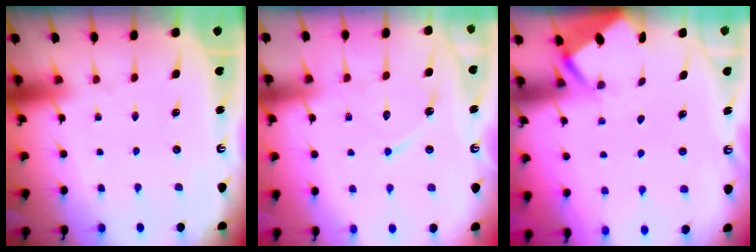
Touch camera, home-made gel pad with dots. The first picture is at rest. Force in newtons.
{"total": 10.4, "press": 10.4, "slide": 0.7}
{"total": 2.6, "press": 2.6, "slide": 0.3}